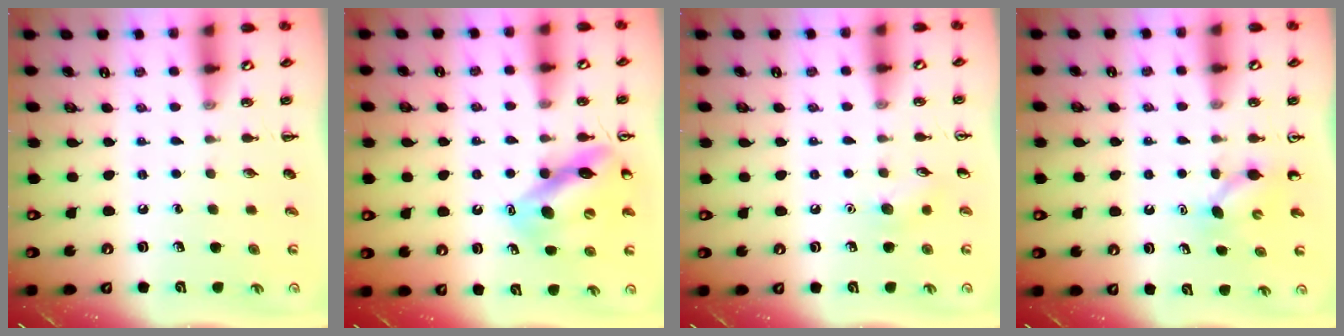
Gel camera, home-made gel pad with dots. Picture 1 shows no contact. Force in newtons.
{"total": 12.1, "press": 11.6, "slide": 3.3}
{"total": 5.4, "press": 5.1, "slide": 1.7}
{"total": 2.9, "press": 2.7, "slide": 1.1}